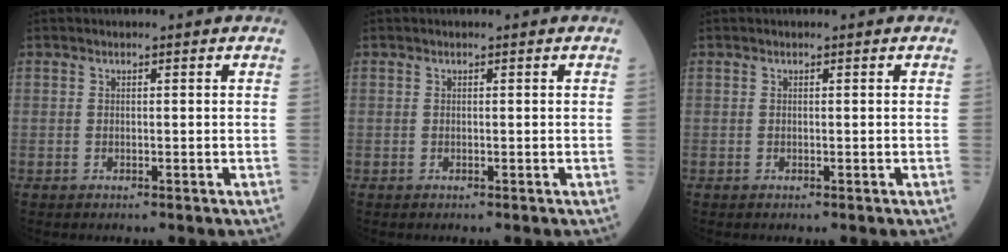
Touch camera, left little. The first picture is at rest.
{"total": 0.0}
{"total": 0.0}